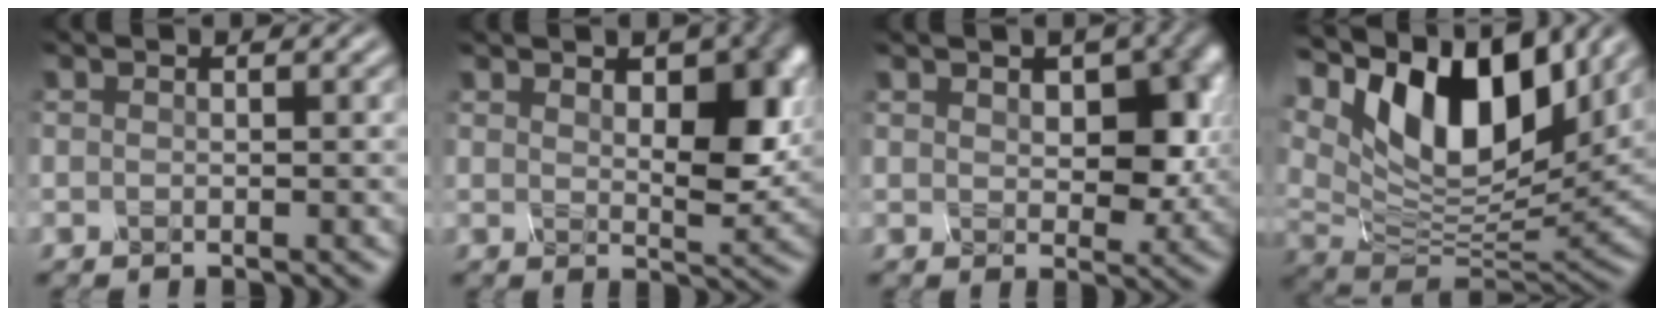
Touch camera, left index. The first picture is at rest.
{"total": 6.5, "force": [1.8, 3.4, 5.2], "torque": [-0.071, -0.008, 0.032]}
{"total": 5.9, "force": [1.3, 3.6, 4.4], "torque": [-0.065, -0.006, 0.020]}
{"total": 13.2, "force": [5.7, 6.4, 10.0], "torque": [-0.178, 0.009, 0.095]}